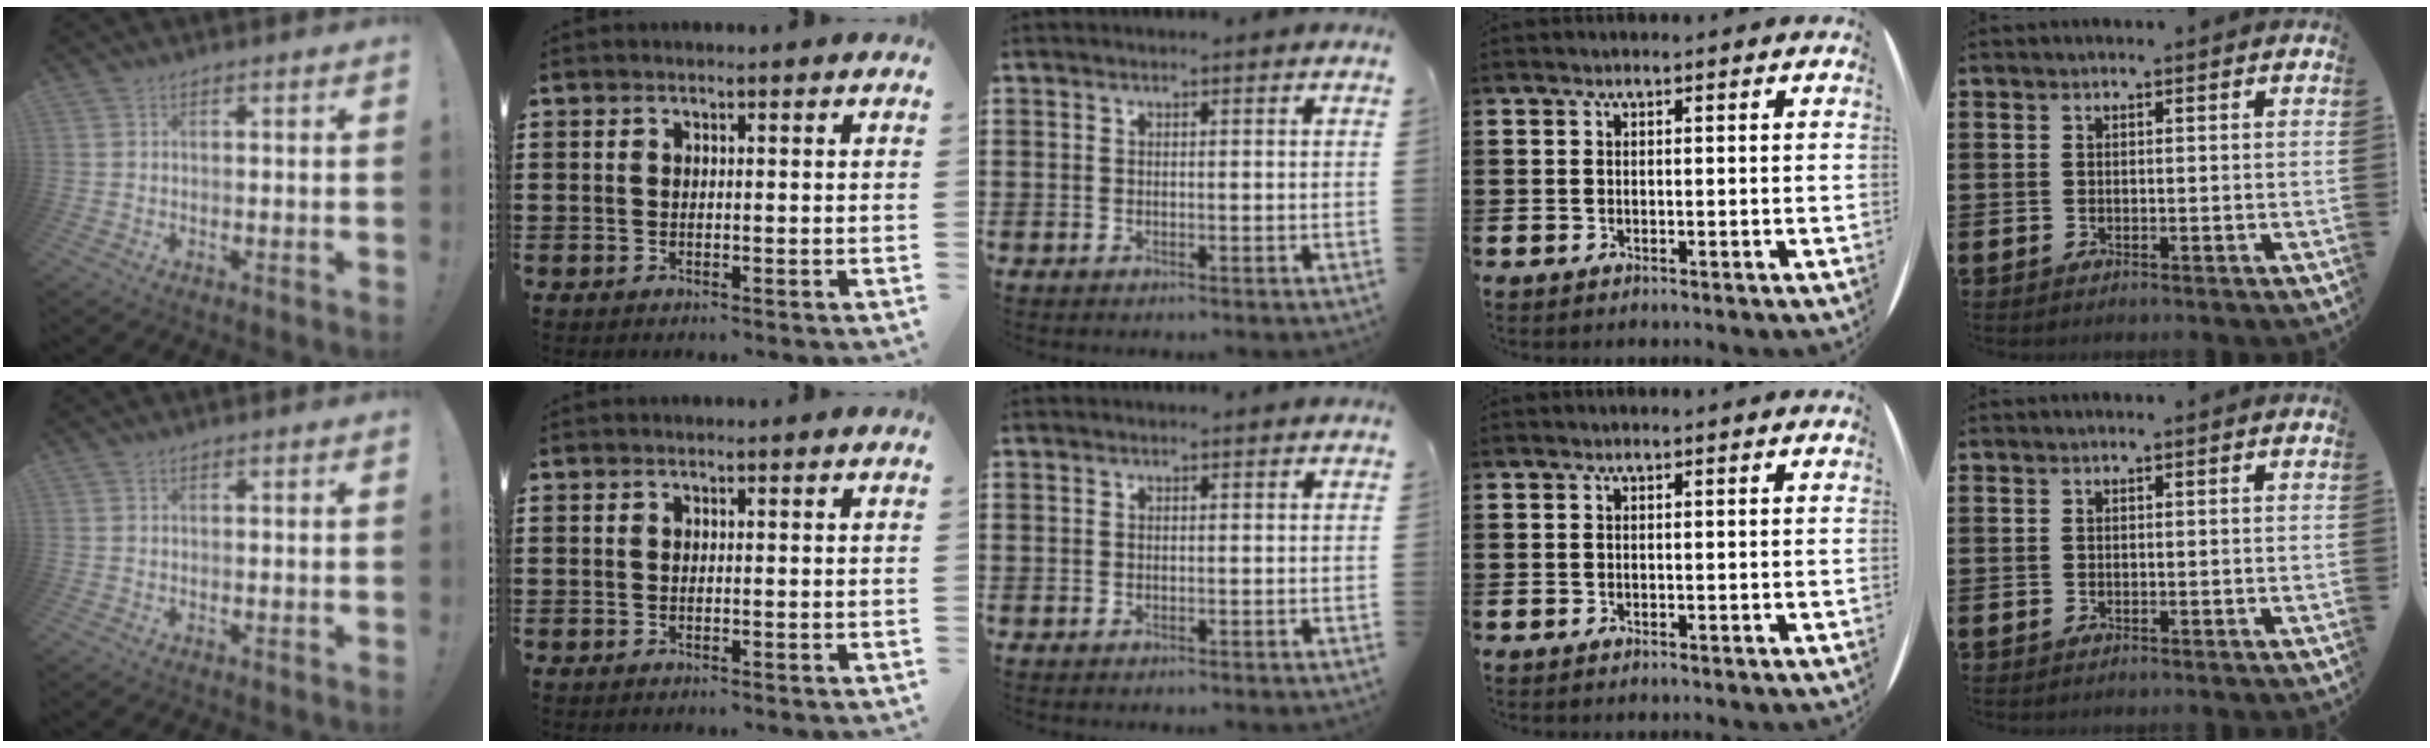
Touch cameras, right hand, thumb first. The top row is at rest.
{}